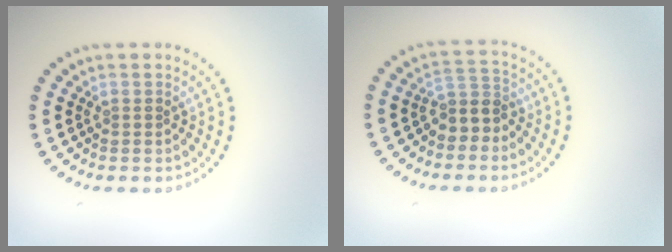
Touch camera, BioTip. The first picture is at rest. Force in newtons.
{"total": 2.7, "press": 2.1, "slide": 1.7}